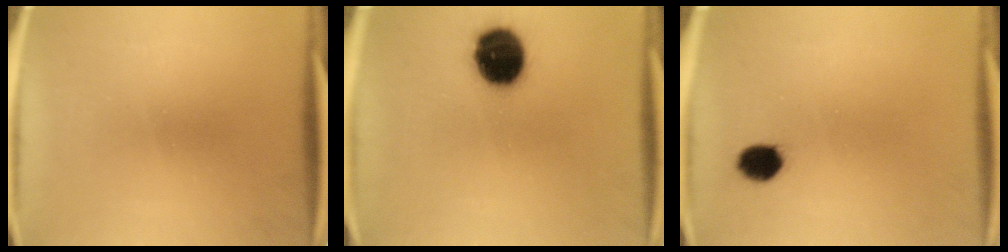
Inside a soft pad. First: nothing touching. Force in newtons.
{"total": 14.8}
{"total": 4.6}